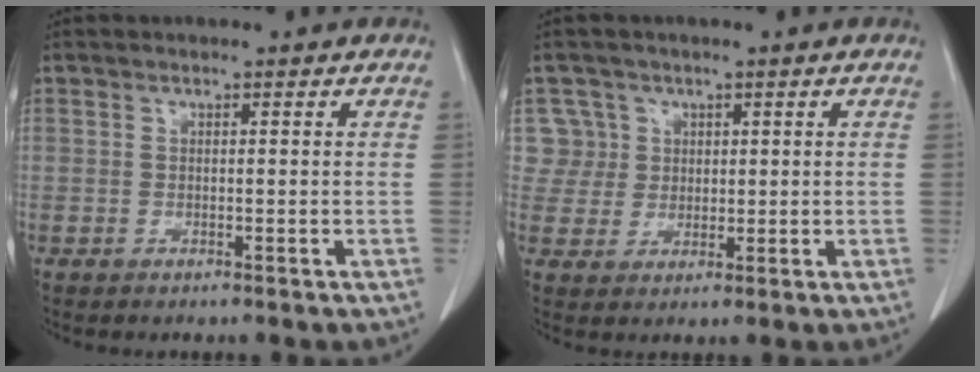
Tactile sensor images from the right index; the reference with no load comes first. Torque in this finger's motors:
{"motor_torque": [-0.40, 0.31, -0.20, -0.02]}